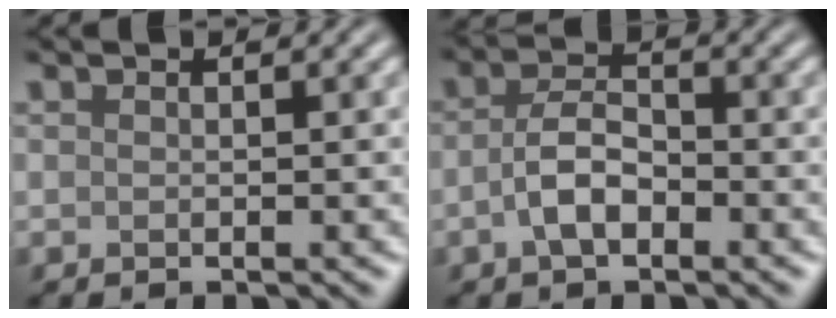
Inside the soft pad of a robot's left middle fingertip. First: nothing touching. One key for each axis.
{"total": 3.5, "fx": -1.2, "fy": 1.8, "fz": 2.8, "tx": -0.053, "ty": 0.005, "tz": -0.030}